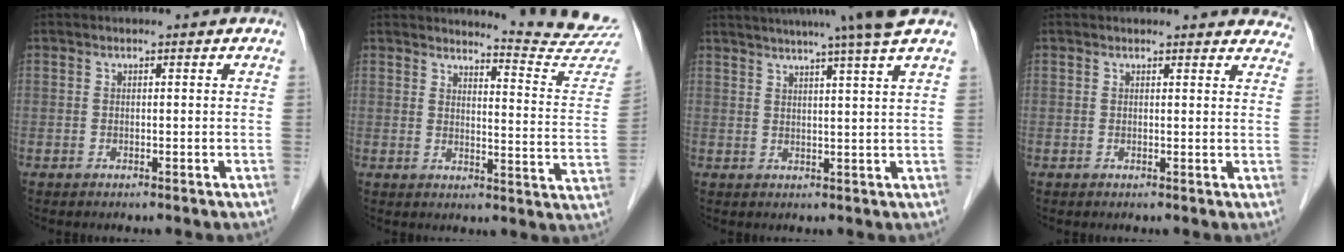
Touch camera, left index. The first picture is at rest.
{"total": 12.9, "force": [12.8, -1.5, 0.3], "torque": [-0.005, -0.117, 0.135]}
{"total": 11.5, "force": [9.5, -2.2, 6.2], "torque": [-0.095, -0.005, 0.116]}
{"total": 9.8, "force": [9.3, 2.5, 1.5], "torque": [0.019, -0.005, 0.072]}